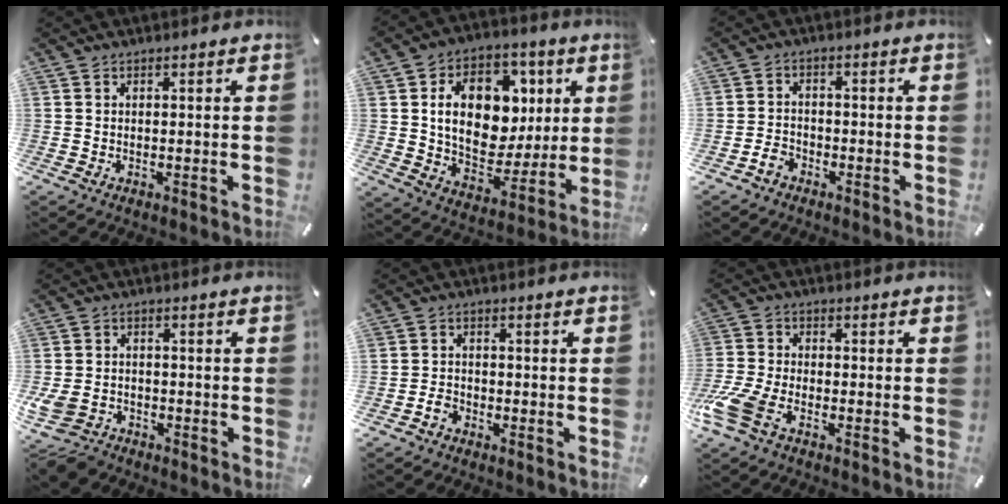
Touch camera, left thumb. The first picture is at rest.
{"total": 18.3, "force": [4.2, 13.7, 11.5], "torque": [-0.181, -0.013, 0.081]}
{"total": 3.4, "force": [-2.2, 2.4, 0.9], "torque": [-0.015, 0.012, -0.044]}
{"total": 7.4, "force": [-4.1, 4.9, 3.7], "torque": [-0.093, 0.010, -0.079]}
{"total": 3.1, "force": [-1.7, 2.4, 1.0], "torque": [-0.016, 0.009, -0.034]}
{"total": 9.6, "force": [-5.2, 5.0, 6.4], "torque": [-0.157, 0.005, -0.100]}